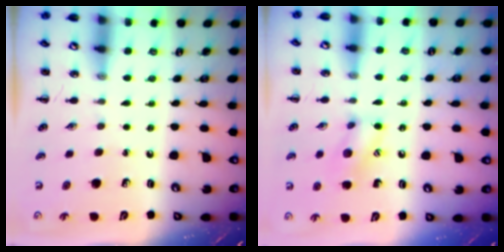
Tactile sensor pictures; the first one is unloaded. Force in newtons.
{"total": 9.9, "press": 9.9, "slide": 0.8}